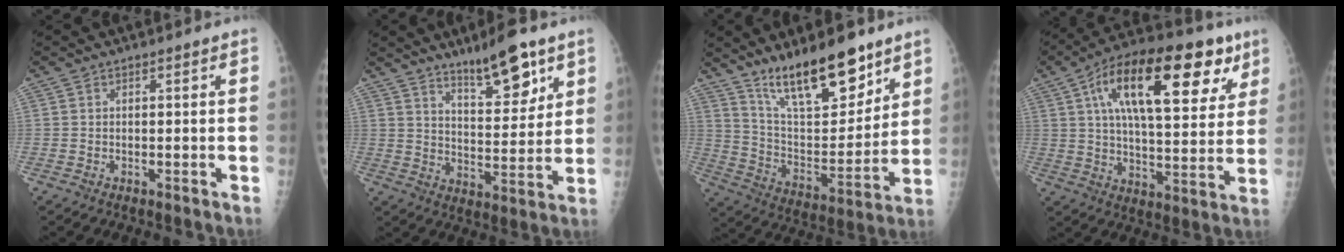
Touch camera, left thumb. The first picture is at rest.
{"total": 12.0, "force": [8.1, 3.5, 8.1], "torque": [-0.102, -0.055, 0.132]}
{"total": 18.5, "force": [13.3, 6.2, 11.4], "torque": [-0.138, -0.087, 0.236]}
{"total": 24.5, "force": [10.7, 10.5, 19.5], "torque": [-0.269, -0.001, 0.165]}